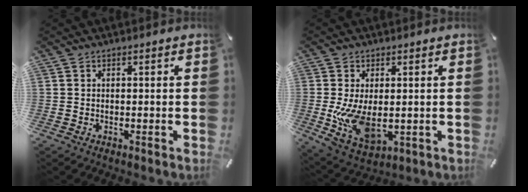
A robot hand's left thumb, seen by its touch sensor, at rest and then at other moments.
{"total": 11.3, "force": [-0.5, 6.2, 9.4], "torque": [-0.192, -0.021, -0.003]}